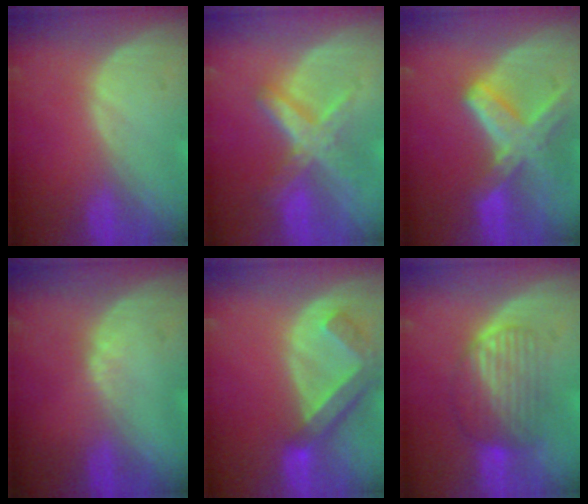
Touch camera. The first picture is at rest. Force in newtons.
{"total": 7.0, "press": 6.1, "slide": 3.4}
{"total": 8.3, "press": 7.3, "slide": 4.0}
{"total": 1.2, "press": 0.9, "slide": 0.8}
{"total": 6.4, "press": 5.8, "slide": 2.7}
{"total": 6.8, "press": 6.5, "slide": 1.9}